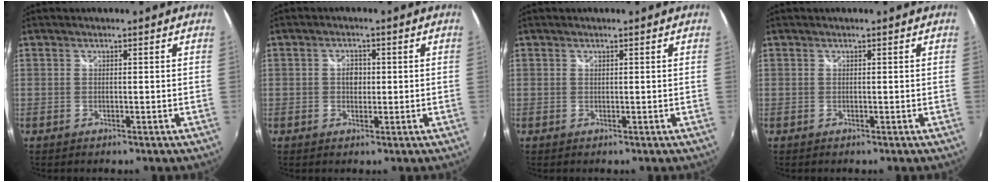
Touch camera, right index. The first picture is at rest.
{"total": 2.5, "force": [0.0, 2.0, 1.6], "torque": [-0.025, 0.005, -0.001]}
{"total": 0.0}
{"total": 0.0}